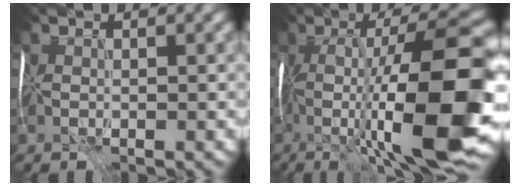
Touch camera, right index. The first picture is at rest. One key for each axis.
{"total": 15.5, "fx": -3.2, "fy": 2.7, "fz": 14.9, "tx": -0.234, "ty": 0.019, "tz": -0.048}